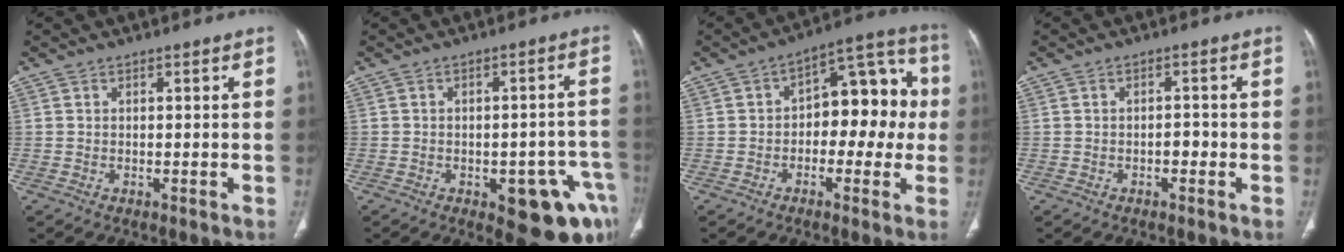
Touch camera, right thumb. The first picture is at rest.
{"total": 13.2, "force": [-6.0, 5.8, 10.2], "torque": [-0.074, 0.033, -0.062]}
{"total": 14.1, "force": [-0.3, 8.4, 11.3], "torque": [-0.096, 0.050, -0.016]}
{"total": 1.7, "force": [-0.7, 1.1, 1.2], "torque": [-0.010, 0.007, -0.014]}